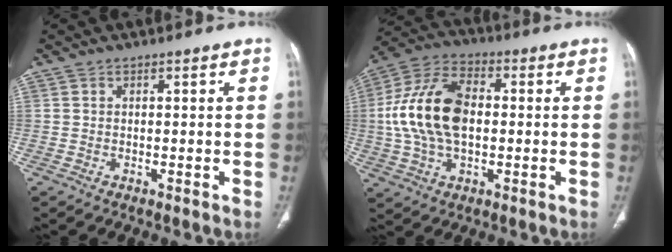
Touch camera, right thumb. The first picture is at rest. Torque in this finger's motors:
{"motor_torque": [0.81, 2.90, 1.82, -0.54, 0.21]}